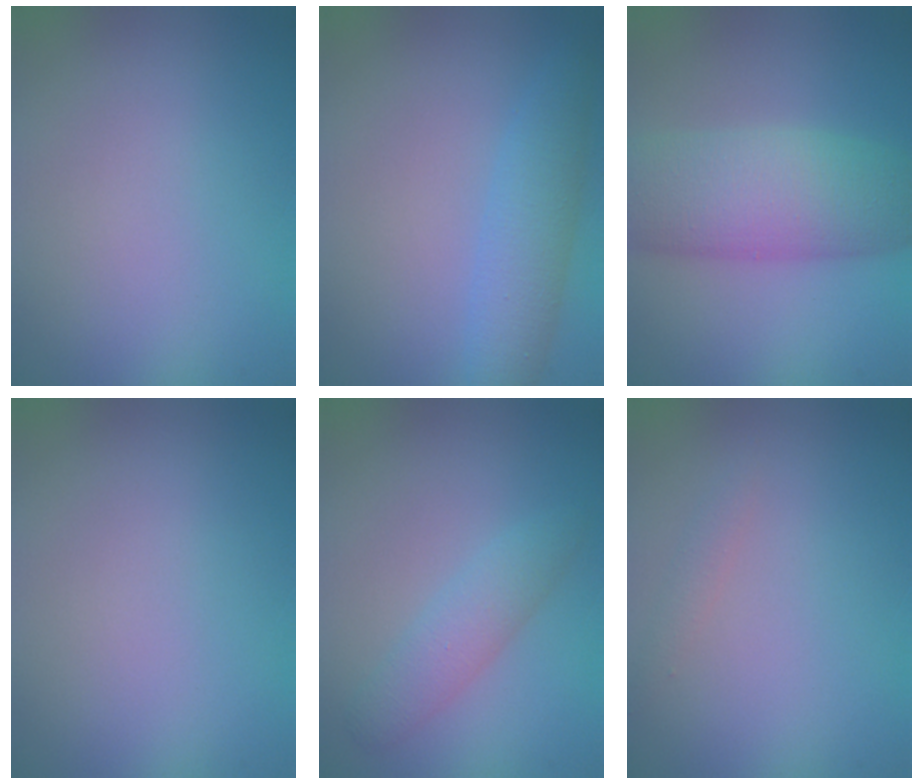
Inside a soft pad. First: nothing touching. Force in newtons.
{"total": 3.3, "press": 3.3, "slide": 0.1}
{"total": 8.5, "press": 8.5, "slide": 0.1}
{"total": 0.0}
{"total": 2.4, "press": 2.4, "slide": 0.1}
{"total": 0.8, "press": 0.8, "slide": 0.0}